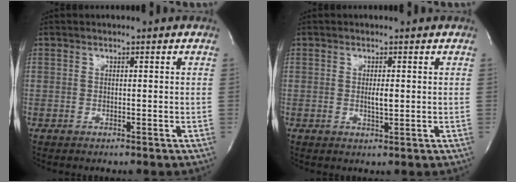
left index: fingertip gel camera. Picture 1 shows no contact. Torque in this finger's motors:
{"motor_torque": [0.49, 0.22, 0.05, 0.05]}